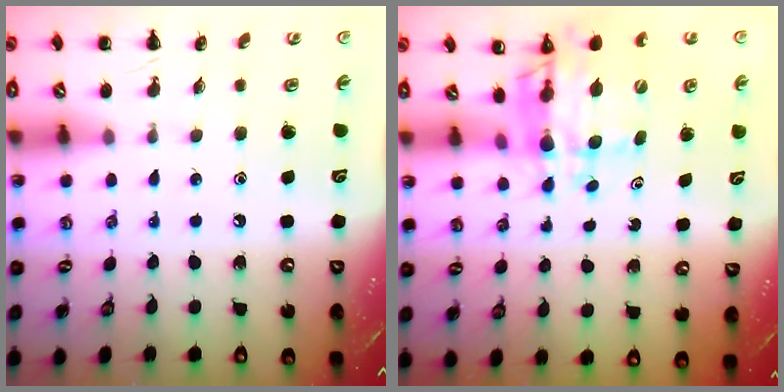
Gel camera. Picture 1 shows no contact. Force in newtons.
{"total": 7.1, "press": 6.7, "slide": 2.2}